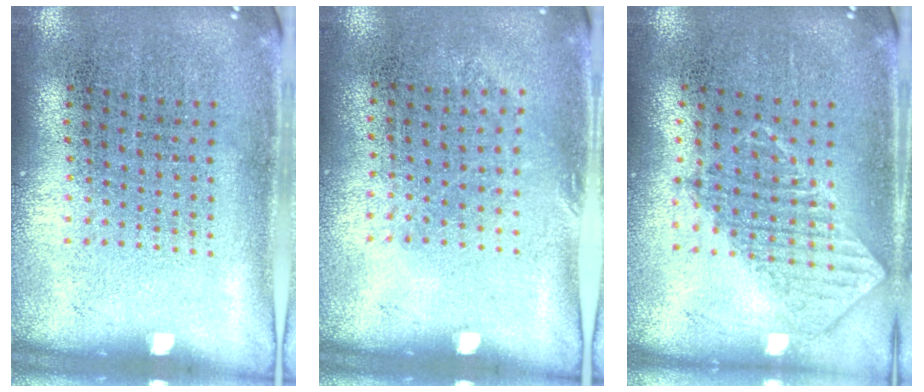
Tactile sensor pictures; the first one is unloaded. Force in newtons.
{"total": 0.8, "press": 0.6, "slide": 0.5}
{"total": 0.9, "press": 0.8, "slide": 0.2}